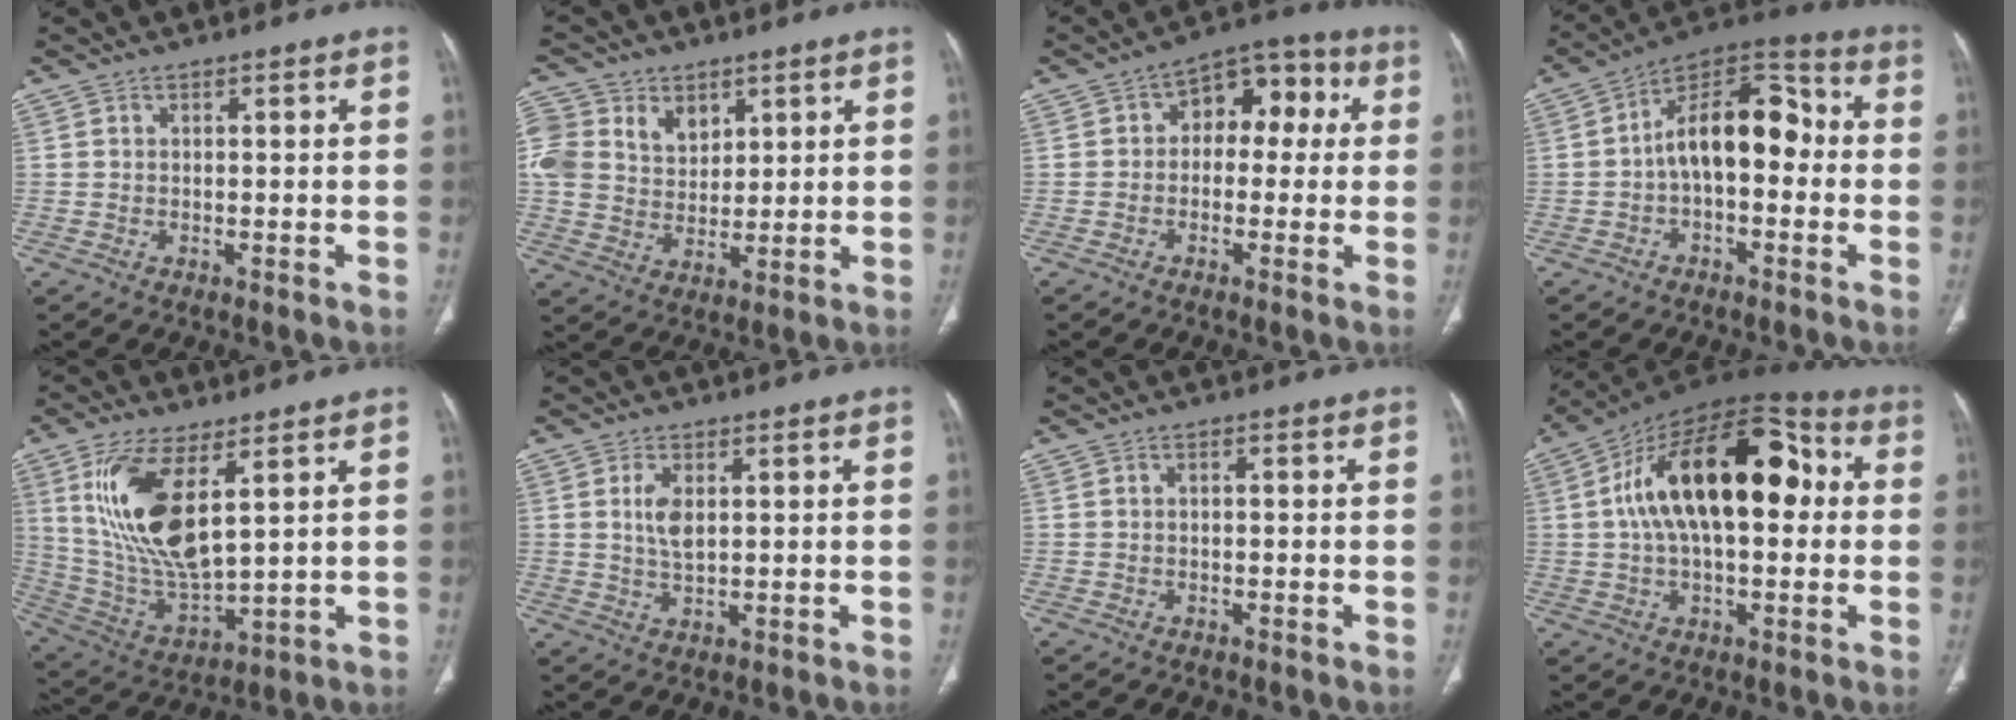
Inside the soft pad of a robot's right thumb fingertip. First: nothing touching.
{"total": 13.1, "force": [5.0, 10.7, 5.7], "torque": [-0.100, -0.003, 0.100]}
{"total": 9.9, "force": [1.3, 6.7, 7.3], "torque": [-0.050, 0.036, 0.005]}
{"total": 14.4, "force": [-0.7, 8.1, 11.9], "torque": [-0.156, 0.050, -0.026]}
{"total": 17.3, "force": [6.2, 6.8, 14.6], "torque": [-0.289, -0.030, 0.133]}
{"total": 4.4, "force": [1.1, 2.1, 3.7], "torque": [-0.071, -0.008, 0.023]}
{"total": 0.6, "force": [-0.1, 0.4, 0.4], "torque": [-0.008, 0.002, -0.002]}
{"total": 23.1, "force": [3.2, 11.9, 19.5], "torque": [-0.310, 0.039, 0.039]}